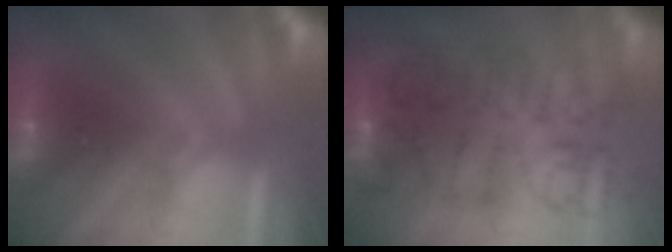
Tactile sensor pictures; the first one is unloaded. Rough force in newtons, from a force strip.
{"total": 4.5}